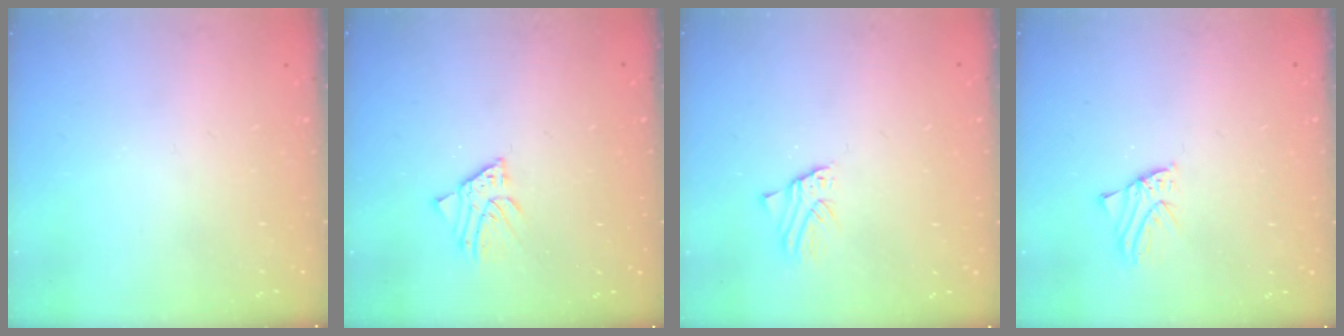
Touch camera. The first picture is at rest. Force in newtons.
{"total": 3.2, "press": 3.2, "slide": 0.2}
{"total": 1.7, "press": 1.6, "slide": 0.2}
{"total": 0.9, "press": 0.8, "slide": 0.2}